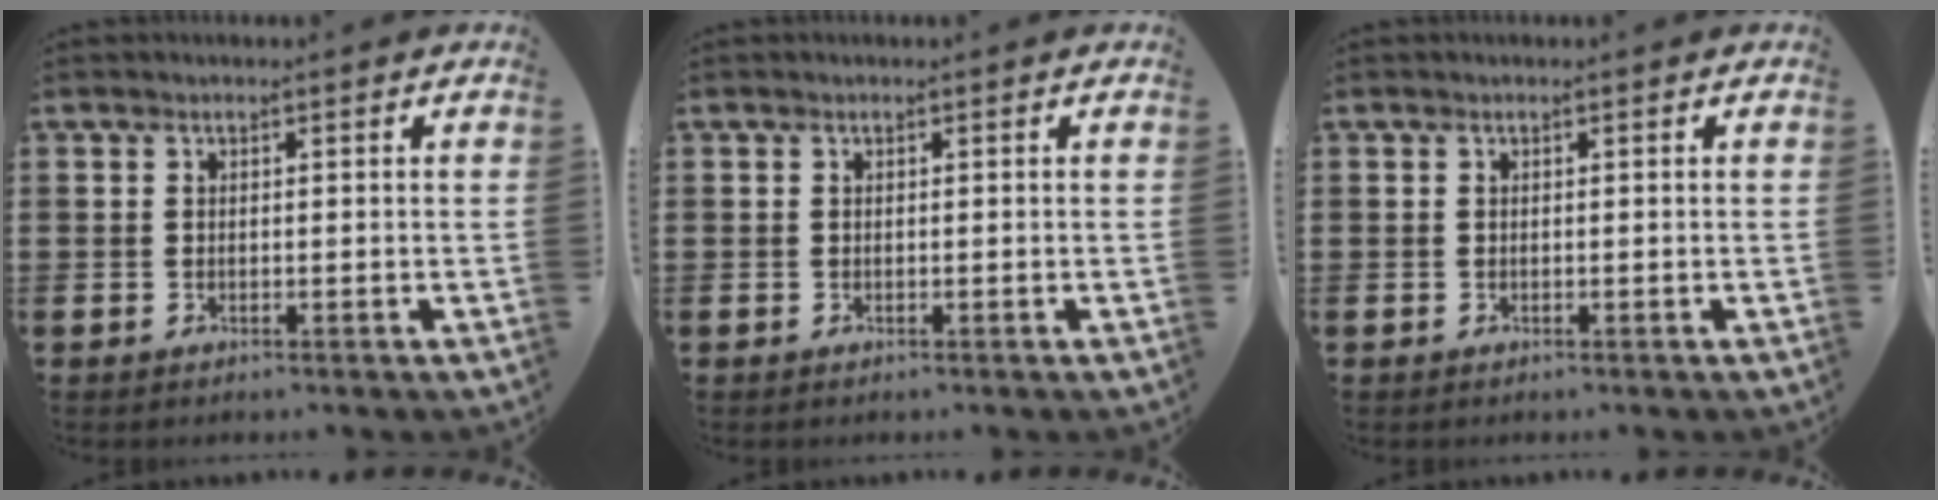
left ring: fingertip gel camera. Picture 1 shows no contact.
{"total": 0.0}
{"total": 0.0}